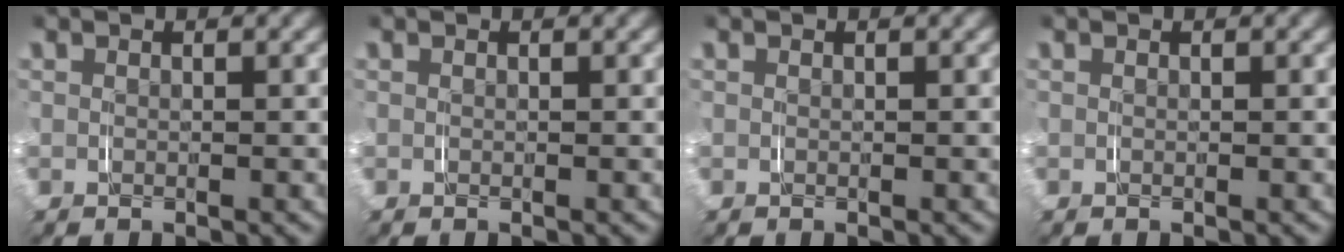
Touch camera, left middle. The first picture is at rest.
{"total": 0.0}
{"total": 0.0}
{"total": 0.0}